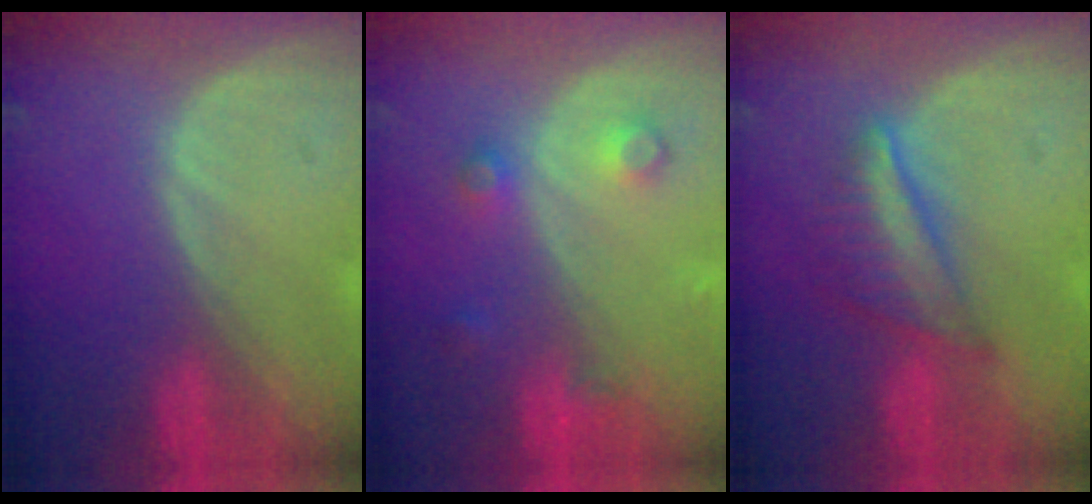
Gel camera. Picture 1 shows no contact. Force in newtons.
{"total": 3.7, "press": 3.4, "slide": 1.5}
{"total": 5.9, "press": 5.7, "slide": 1.6}